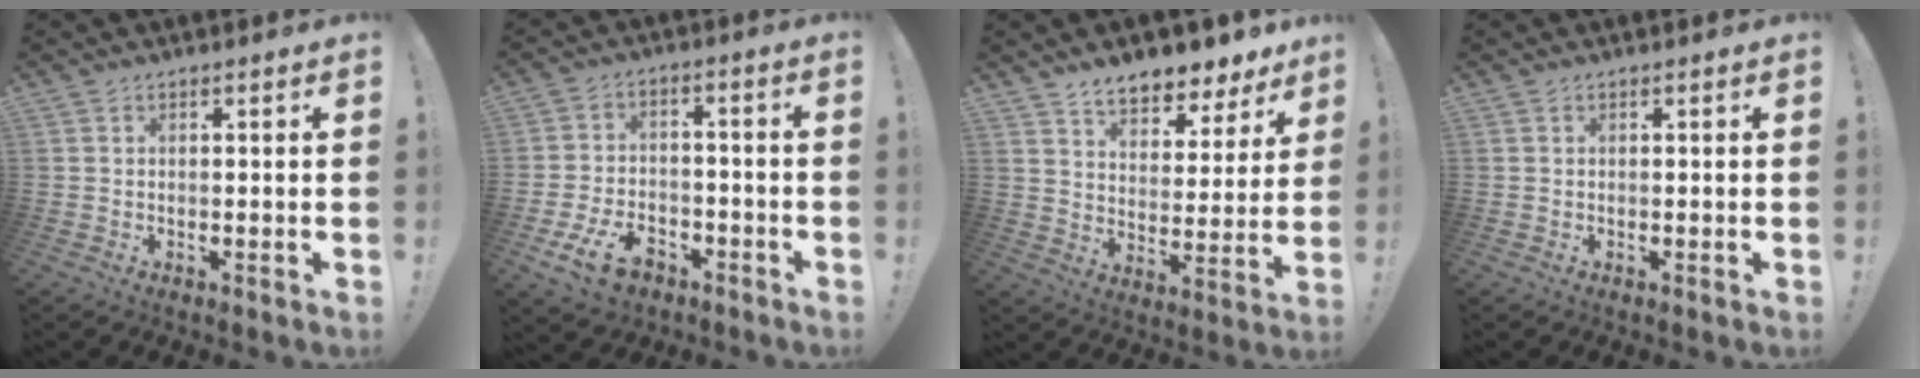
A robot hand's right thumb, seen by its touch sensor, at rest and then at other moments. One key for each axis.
{"total": 10.8, "fx": -5.8, "fy": 7.0, "fz": 5.7, "tx": -0.091, "ty": 0.038, "tz": -0.104}
{"total": 9.6, "fx": 8.1, "fy": 3.8, "fz": 3.4, "tx": -0.054, "ty": -0.068, "tz": 0.146}
{"total": 0.0}